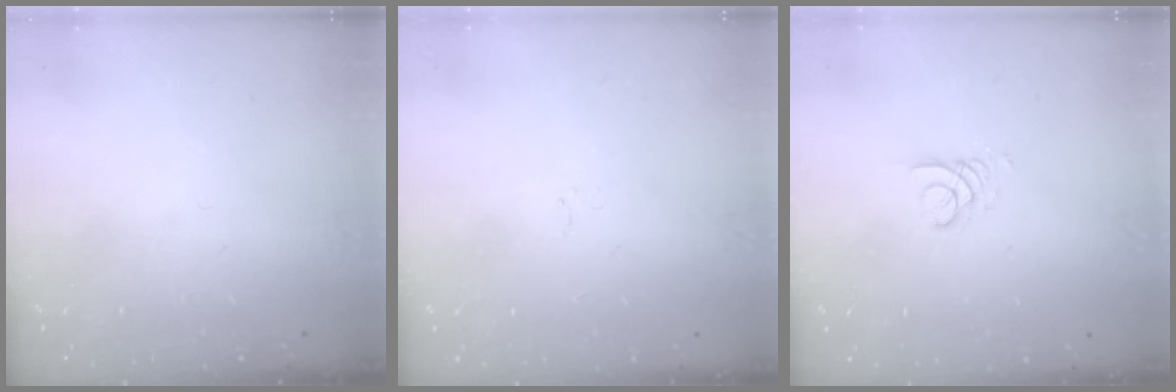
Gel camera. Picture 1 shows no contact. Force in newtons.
{"total": 0.0}
{"total": 2.6, "press": 2.6, "slide": 0.2}